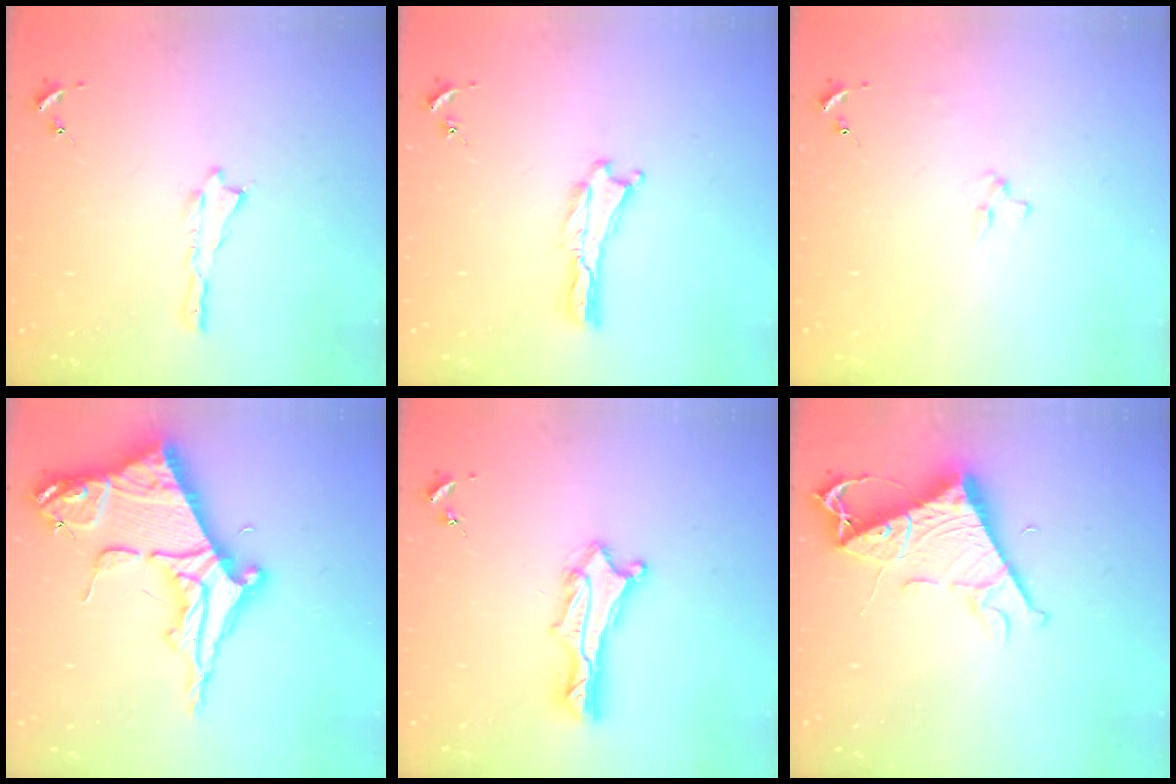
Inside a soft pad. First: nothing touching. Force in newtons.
{"total": 0.0}
{"total": 2.3, "press": 2.3, "slide": 0.3}
{"total": 10.2, "press": 10.2, "slide": 1.1}
{"total": 3.0, "press": 3.0, "slide": 0.2}
{"total": 9.6, "press": 9.6, "slide": 0.9}